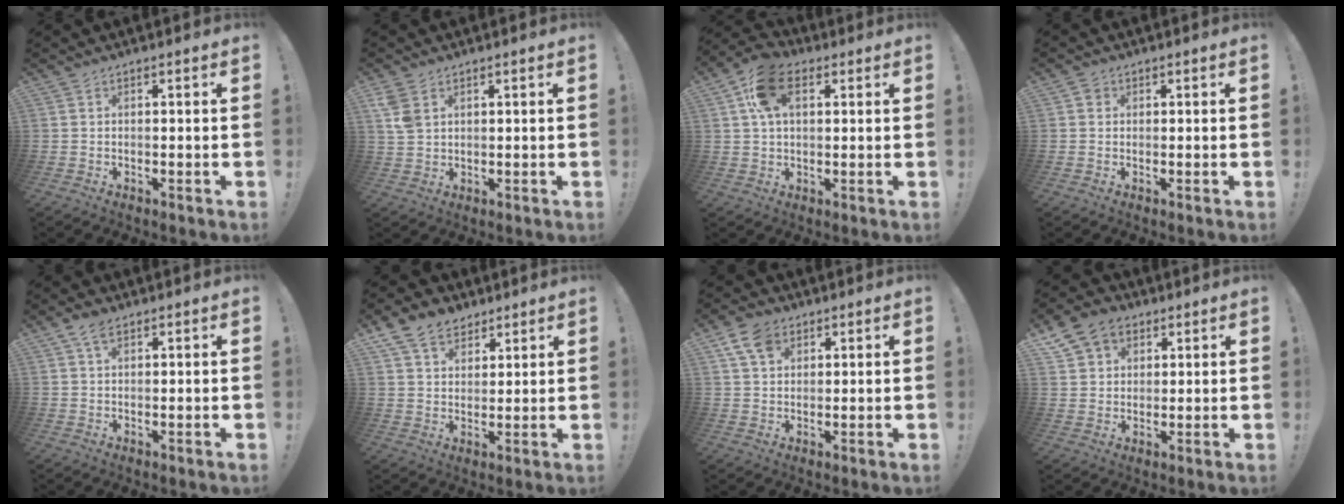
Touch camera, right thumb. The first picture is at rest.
{"total": 5.2, "force": [2.5, 3.3, 3.1], "torque": [-0.061, -0.009, 0.049]}
{"total": 12.0, "force": [4.2, 7.3, 8.5], "torque": [-0.144, 0.006, 0.081]}
{"total": 1.6, "force": [0.5, 1.5, 0.4], "torque": [0.002, 0.001, 0.006]}
{"total": 3.8, "force": [2.3, 1.7, 2.6], "torque": [-0.046, -0.003, 0.040]}
{"total": 10.1, "force": [6.5, 6.9, 3.3], "torque": [-0.060, -0.033, 0.130]}
{"total": 7.9, "force": [4.0, 5.5, 4.0], "torque": [-0.064, -0.004, 0.078]}
{"total": 10.2, "force": [5.4, 7.8, 3.6], "torque": [-0.060, -0.020, 0.108]}